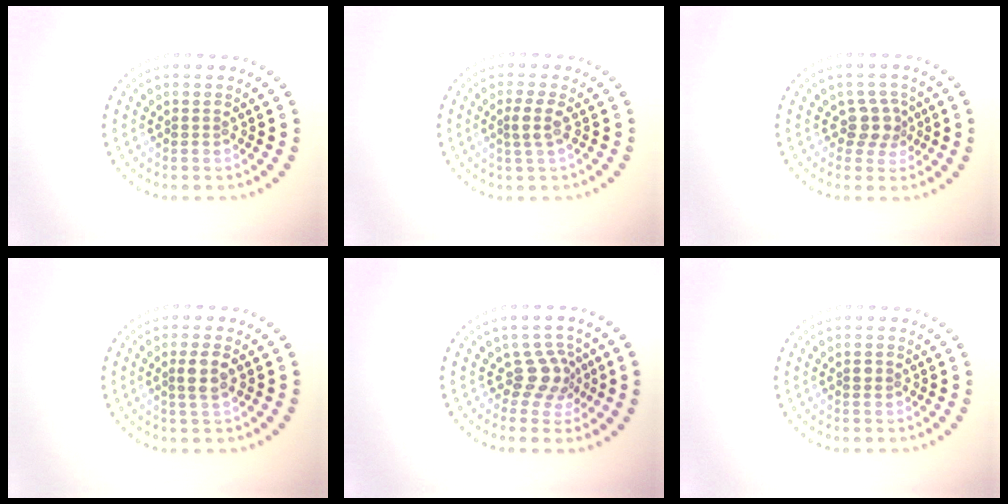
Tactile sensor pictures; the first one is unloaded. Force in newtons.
{"total": 1.8, "press": 1.4, "slide": 1.1}
{"total": 2.4, "press": 1.9, "slide": 1.5}
{"total": 2.1, "press": 1.9, "slide": 0.8}
{"total": 2.9, "press": 2.1, "slide": 1.9}
{"total": 0.9, "press": 0.9, "slide": 0.1}